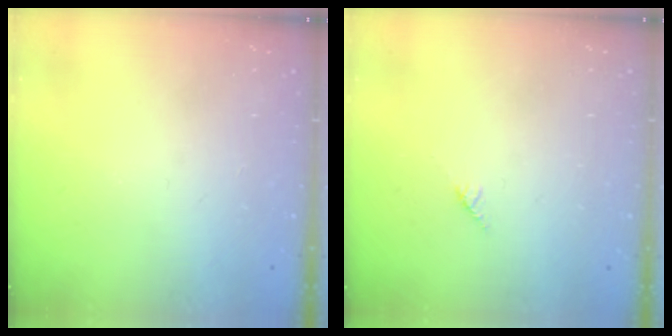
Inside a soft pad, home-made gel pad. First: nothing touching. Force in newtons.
{"total": 2.7, "press": 2.7, "slide": 0.2}